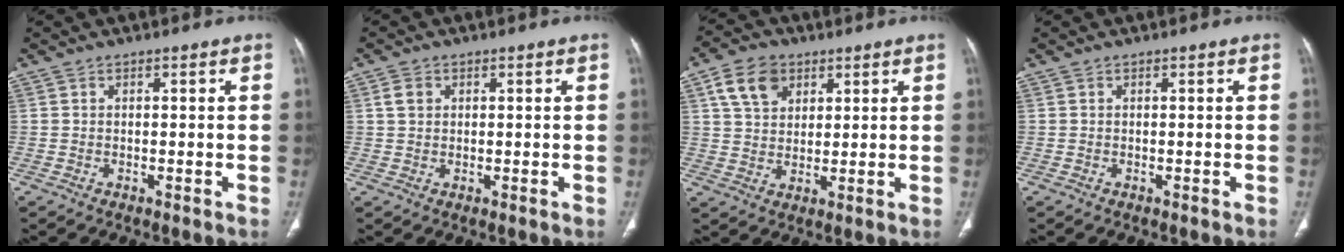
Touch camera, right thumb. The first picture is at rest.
{"total": 2.4, "force": [0.8, 1.9, 1.2], "torque": [-0.016, 0.002, 0.017]}
{"total": 8.5, "force": [3.9, 6.1, 4.4], "torque": [-0.058, -0.008, 0.073]}
{"total": 0.0}